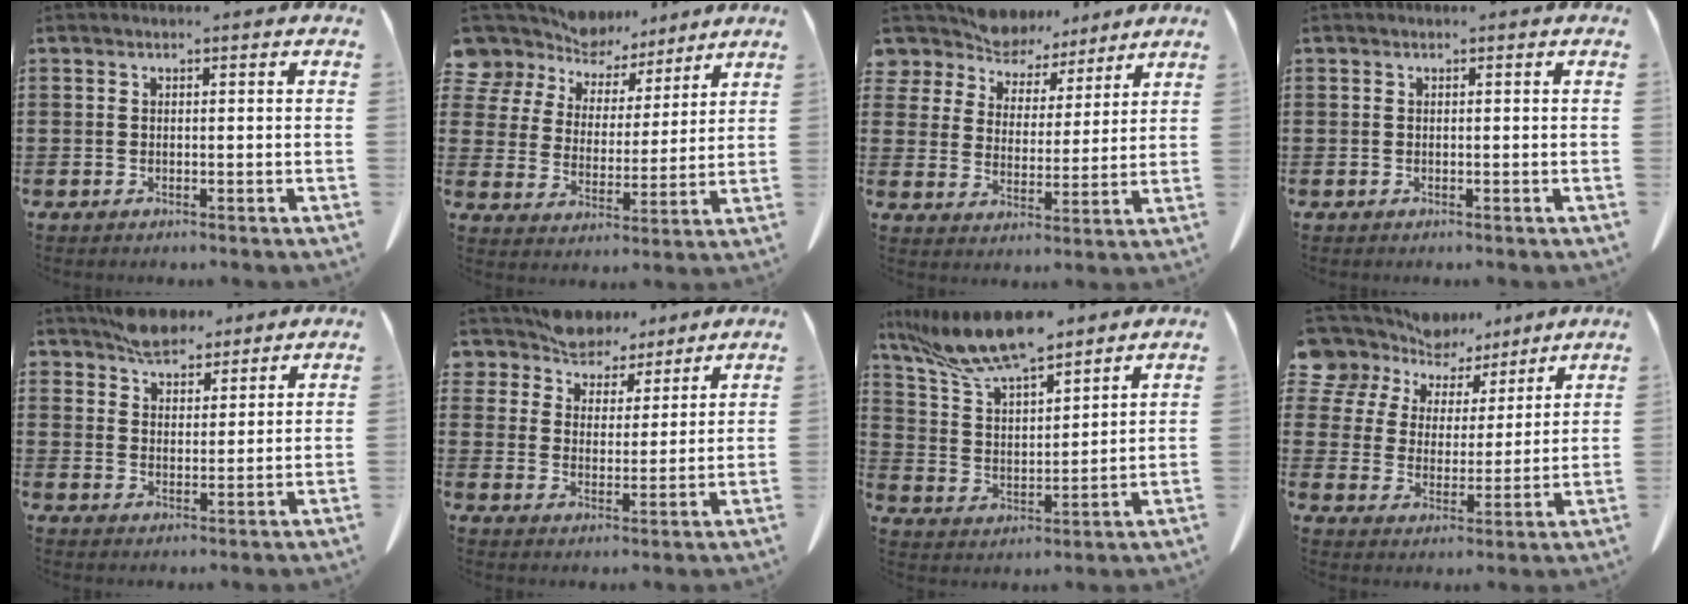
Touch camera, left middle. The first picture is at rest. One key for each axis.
{"total": 8.5, "fx": 7.6, "fy": 3.8, "fz": 0.5, "tx": -0.051, "ty": -0.045, "tz": 0.142}
{"total": 7.9, "fx": 7.4, "fy": 2.7, "fz": 0.2, "tx": -0.047, "ty": -0.043, "tz": 0.140}
{"total": 0.0}
{"total": 5.8, "fx": 5.3, "fy": 2.2, "fz": 1.1, "tx": -0.039, "ty": -0.008, "tz": 0.103}
{"total": 7.0, "fx": 6.6, "fy": 2.2, "fz": 0.0, "tx": -0.038, "ty": -0.037, "tz": 0.123}
{"total": 10.7, "fx": 9.0, "fy": 1.9, "fz": 5.5, "tx": -0.135, "ty": -0.034, "tz": 0.160}
{"total": 8.1, "fx": 6.9, "fy": 4.2, "fz": 0.4, "tx": -0.050, "ty": -0.039, "tz": 0.130}